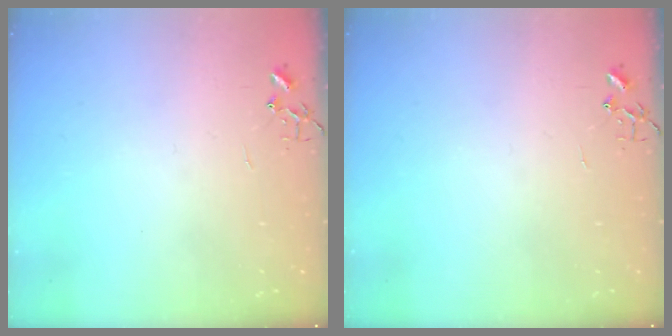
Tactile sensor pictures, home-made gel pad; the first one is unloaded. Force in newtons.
{"total": 0.0}